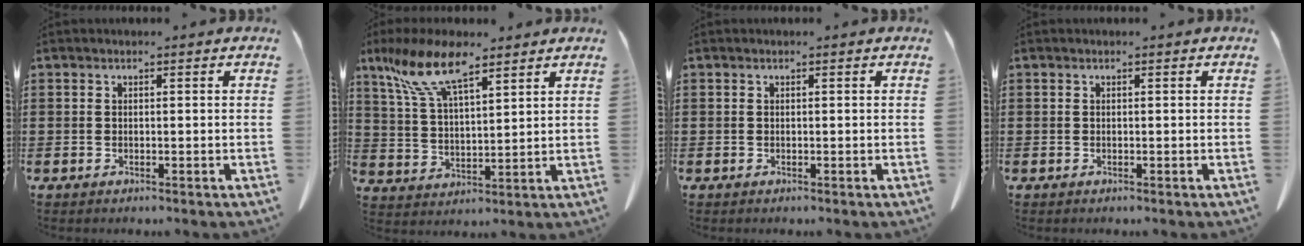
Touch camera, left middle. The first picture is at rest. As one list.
[{"total": 10.1, "force": [7.3, 3.1, 6.3], "torque": [-0.150, -0.018, 0.133]}, {"total": 0.0}, {"total": 0.0}]